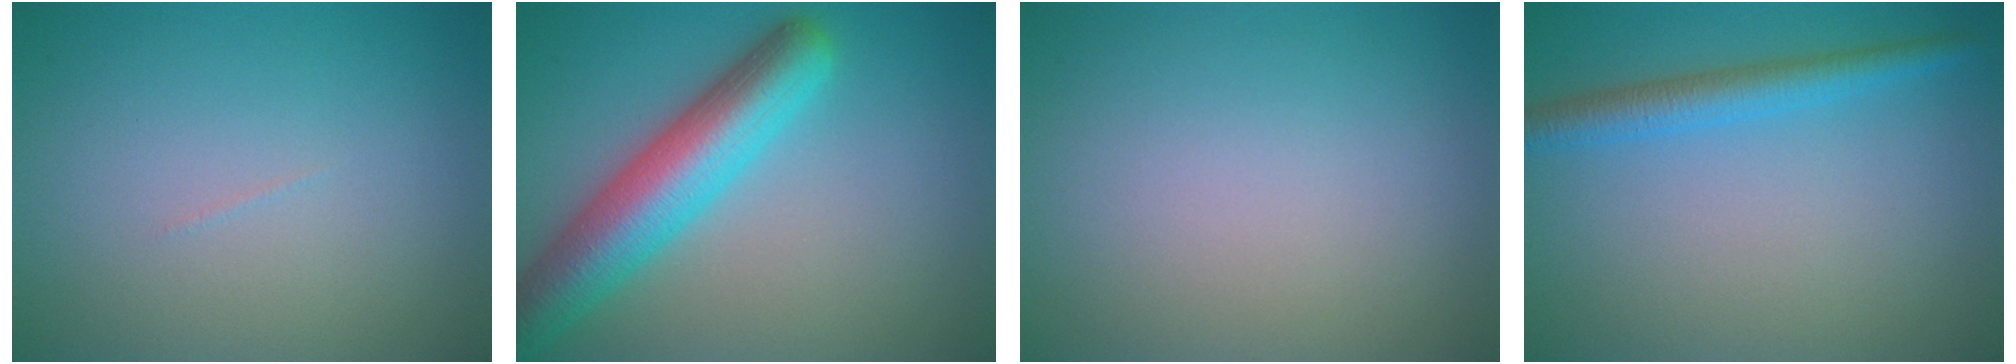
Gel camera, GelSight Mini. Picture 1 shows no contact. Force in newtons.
{"total": 7.6, "press": 7.6, "slide": 0.4}
{"total": 0.0}
{"total": 3.0, "press": 3.0, "slide": 0.0}